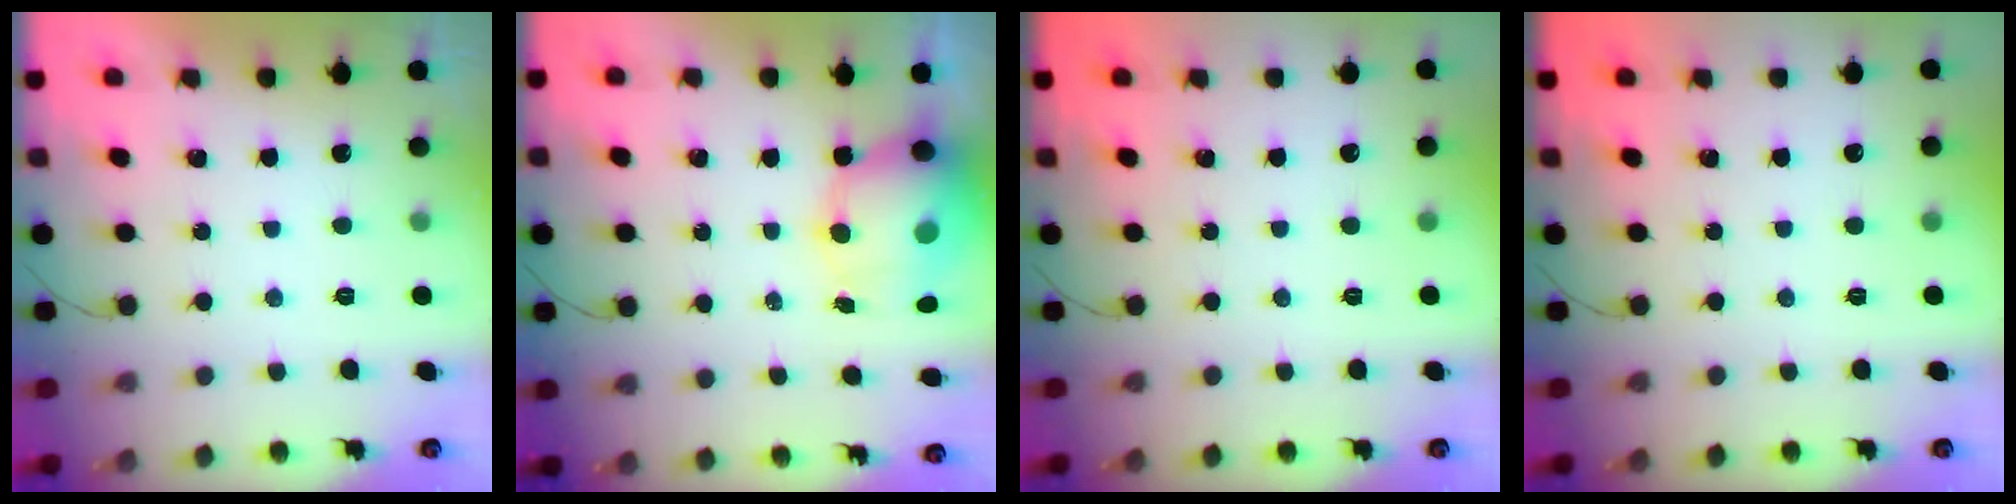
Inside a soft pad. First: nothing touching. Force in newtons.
{"total": 10.8, "press": 10.4, "slide": 2.8}
{"total": 0.0}
{"total": 0.0}